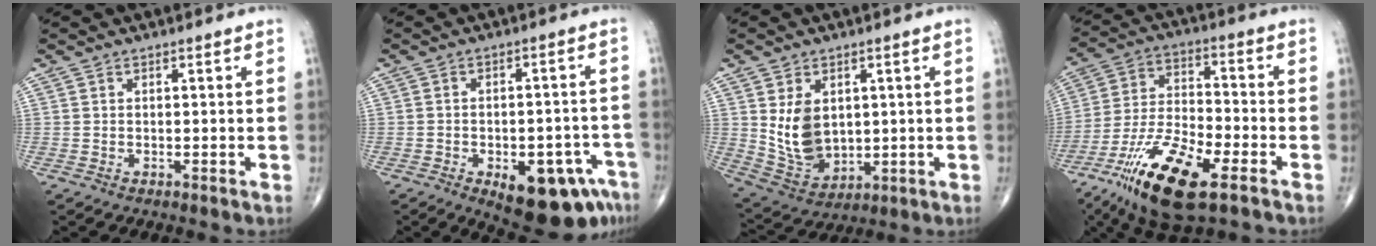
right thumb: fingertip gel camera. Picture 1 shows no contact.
{"total": 14.9, "force": [-7.6, 6.7, 10.9], "torque": [-0.100, 0.038, -0.089]}
{"total": 10.3, "force": [1.9, 7.3, 7.0], "torque": [-0.104, -0.019, 0.057]}
{"total": 18.1, "force": [-10.1, 5.6, 14.0], "torque": [-0.287, 0.027, -0.187]}